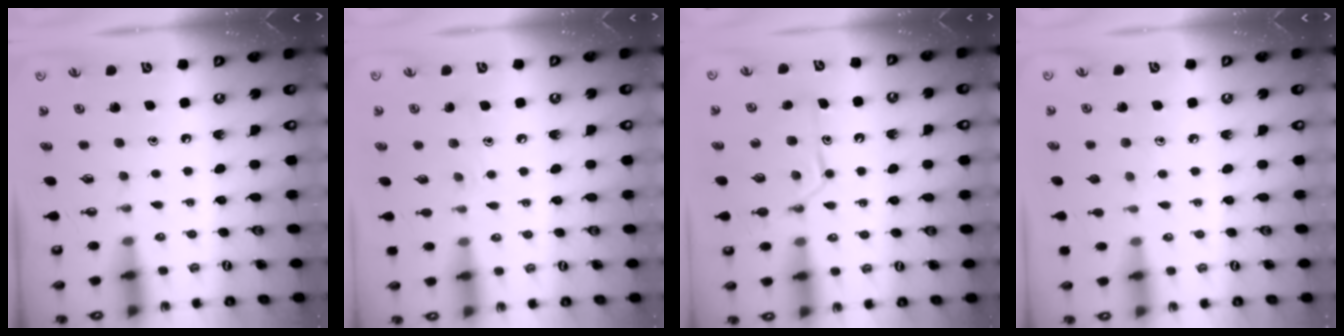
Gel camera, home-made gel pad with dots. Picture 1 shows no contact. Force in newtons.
{"total": 7.3, "press": 7.2, "slide": 0.6}
{"total": 12.8, "press": 12.7, "slide": 1.1}
{"total": 4.8, "press": 4.8, "slide": 0.5}